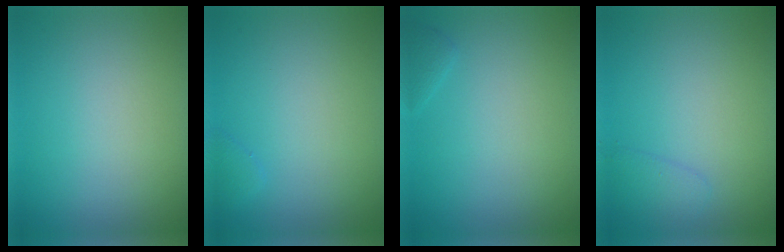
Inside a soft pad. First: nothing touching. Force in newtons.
{"total": 0.7, "press": 0.7, "slide": 0.0}
{"total": 0.7, "press": 0.7, "slide": 0.1}
{"total": 1.3, "press": 1.3, "slide": 0.1}